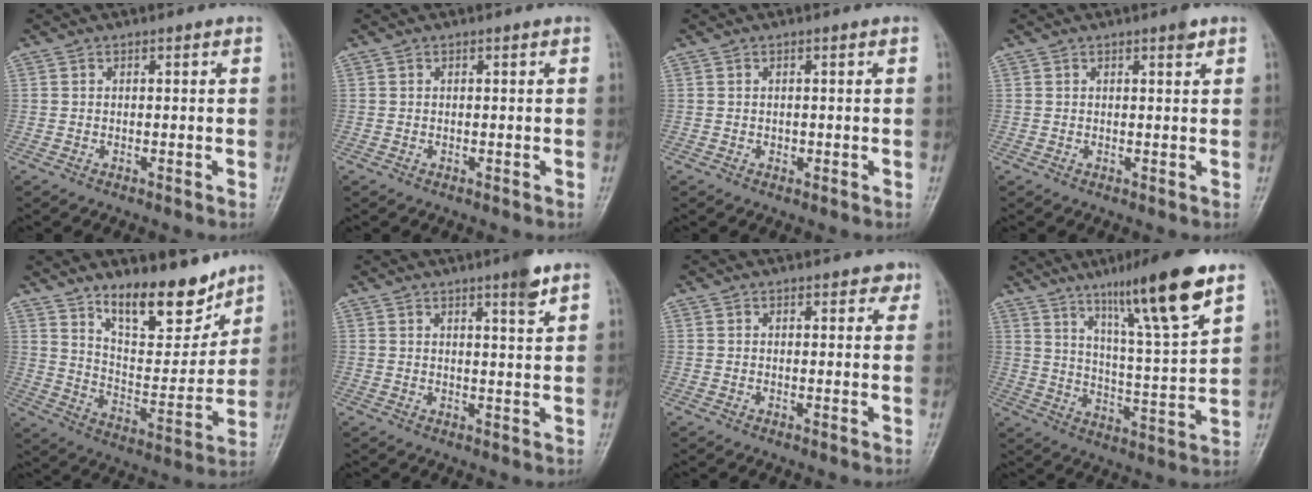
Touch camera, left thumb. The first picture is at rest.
{"total": 0.0}
{"total": 0.6, "force": [0.0, 0.5, 0.3], "torque": [0.001, 0.002, -0.002]}
{"total": 1.5, "force": [1.0, 0.3, 1.1], "torque": [-0.014, -0.004, 0.013]}
{"total": 15.2, "force": [11.3, 5.8, 8.4], "torque": [-0.087, -0.089, 0.193]}
{"total": 7.1, "force": [4.7, 0.7, 5.3], "torque": [-0.071, -0.033, 0.068]}
{"total": 2.2, "force": [1.4, 1.2, 1.2], "torque": [0.004, -0.003, 0.012]}
{"total": 17.7, "force": [10.7, 1.9, 13.9], "torque": [-0.212, -0.051, 0.177]}